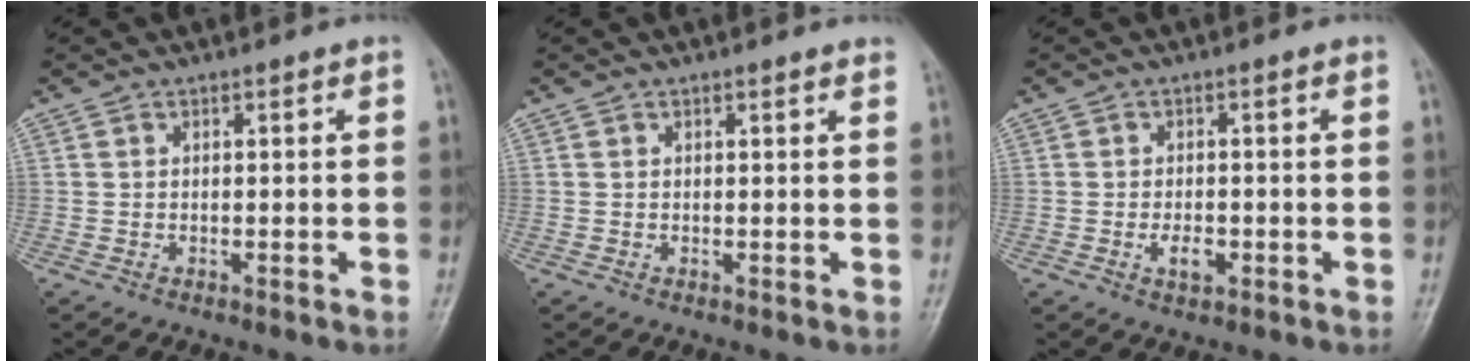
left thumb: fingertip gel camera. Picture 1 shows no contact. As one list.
[{"total": 1.4, "force": [1.2, 0.2, 0.6], "torque": [-0.005, -0.002, 0.011]}, {"total": 3.0, "force": [-0.9, 1.7, 2.3], "torque": [-0.037, 0.001, -0.013]}]